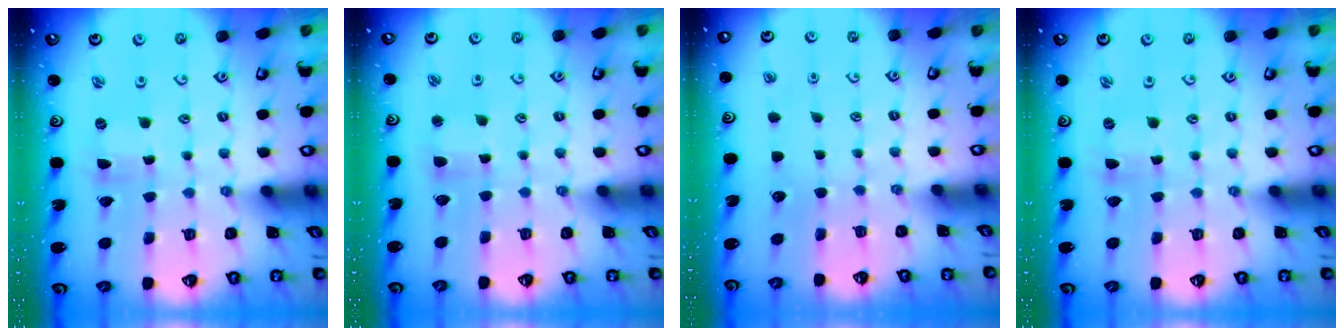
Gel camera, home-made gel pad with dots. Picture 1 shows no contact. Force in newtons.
{"total": 4.3, "press": 4.2, "slide": 0.6}
{"total": 0.0}
{"total": 0.0}